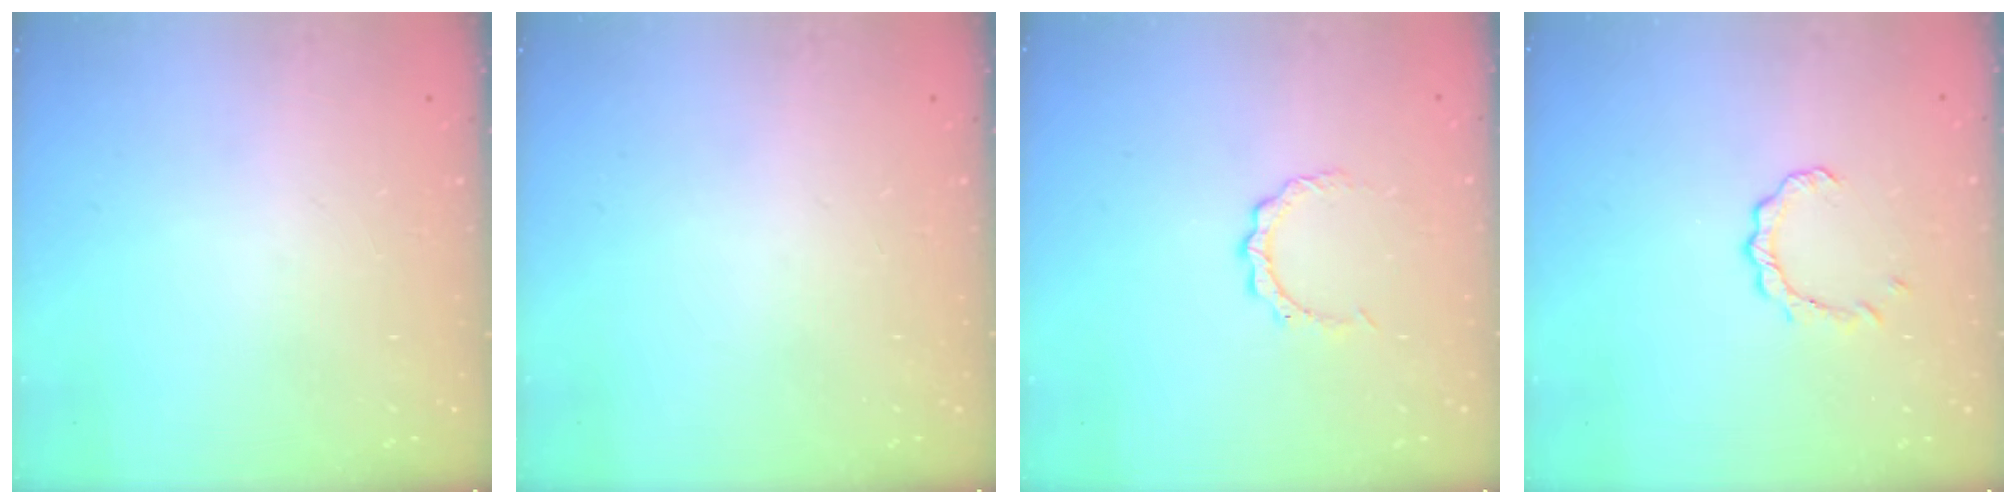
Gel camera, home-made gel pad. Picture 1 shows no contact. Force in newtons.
{"total": 0.0}
{"total": 3.4, "press": 3.4, "slide": 0.3}
{"total": 2.4, "press": 2.4, "slide": 0.3}